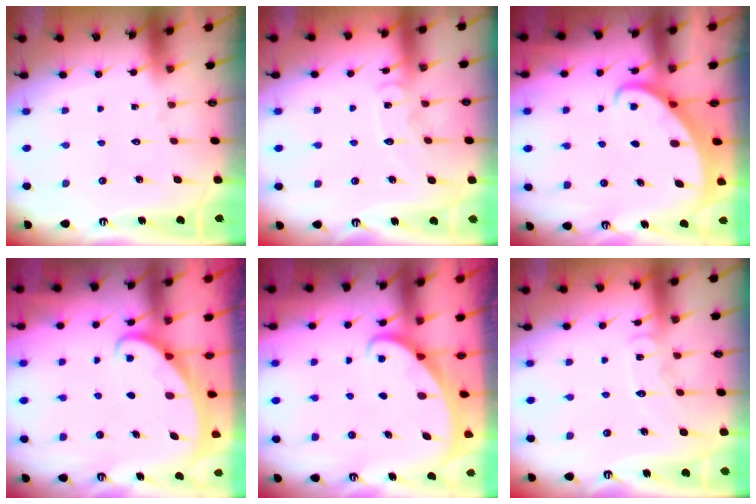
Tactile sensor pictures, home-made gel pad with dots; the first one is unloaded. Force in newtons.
{"total": 7.5, "press": 7.4, "slide": 0.7}
{"total": 2.7, "press": 2.7, "slide": 0.3}
{"total": 2.0, "press": 2.0, "slide": 0.0}
{"total": 1.9, "press": 1.9, "slide": 0.2}
{"total": 7.5, "press": 7.4, "slide": 0.7}